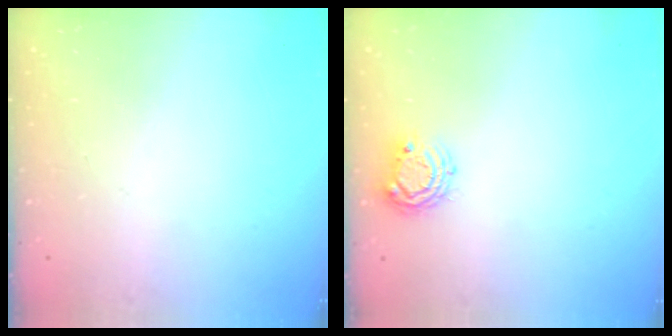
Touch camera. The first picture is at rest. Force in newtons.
{"total": 6.6, "press": 6.6, "slide": 0.5}